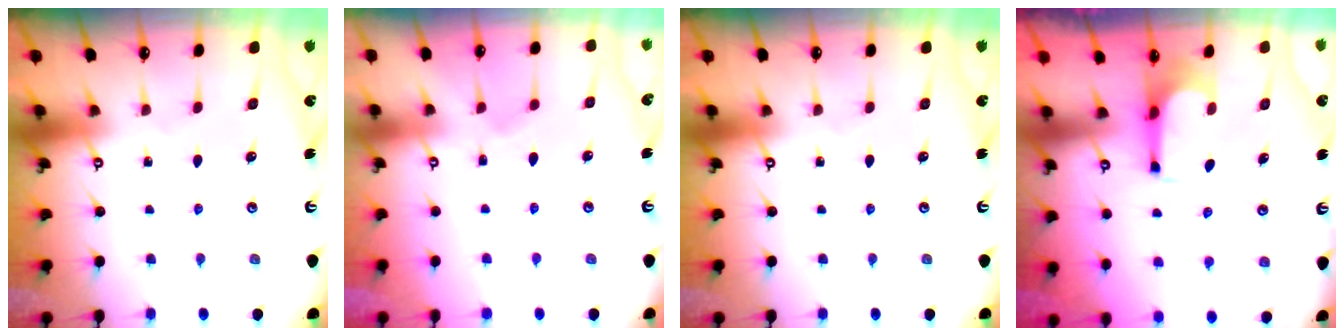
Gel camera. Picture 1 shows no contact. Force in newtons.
{"total": 5.3, "press": 5.1, "slide": 1.2}
{"total": 0.0}
{"total": 3.7, "press": 3.6, "slide": 0.7}